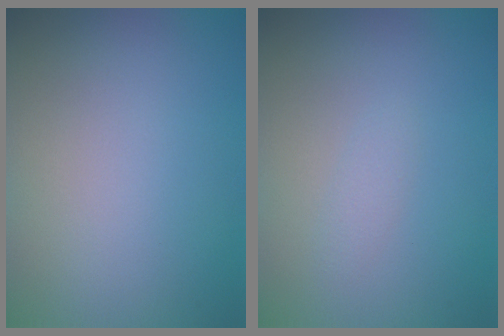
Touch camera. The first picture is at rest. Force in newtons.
{"total": 0.8, "press": 0.8, "slide": 0.1}